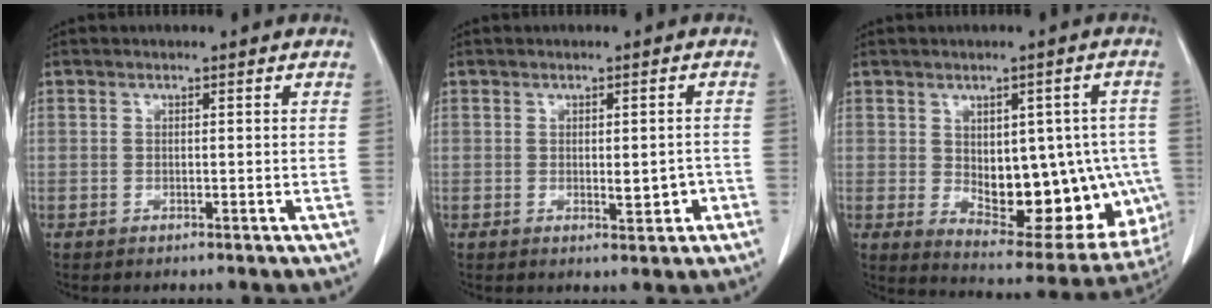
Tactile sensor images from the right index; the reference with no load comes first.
{"total": 3.0, "force": [-0.9, 1.2, 2.6], "torque": [-0.034, 0.000, -0.007]}
{"total": 17.9, "force": [-2.3, 9.1, 15.2], "torque": [-0.170, 0.011, 0.000]}